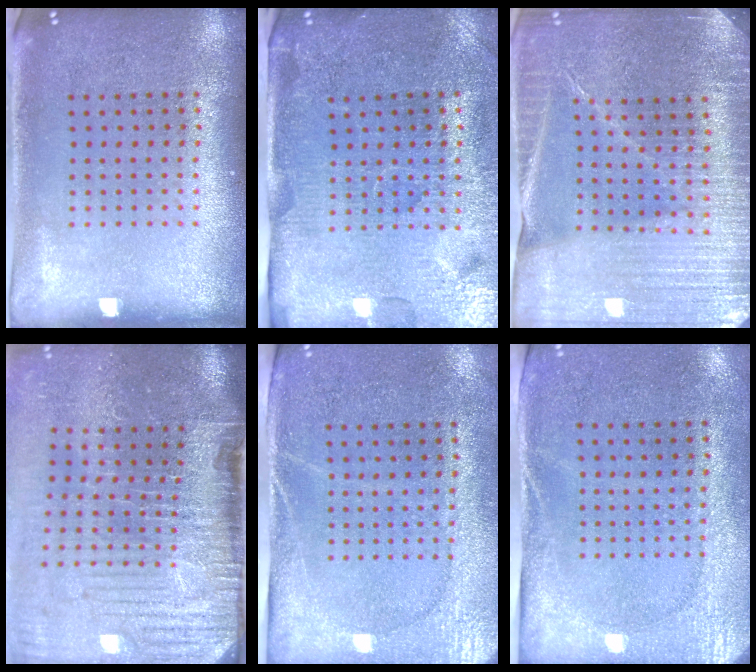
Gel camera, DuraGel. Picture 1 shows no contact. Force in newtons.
{"total": 4.3, "press": 3.9, "slide": 1.9}
{"total": 4.4, "press": 4.1, "slide": 1.7}
{"total": 5.1, "press": 4.2, "slide": 2.9}
{"total": 2.7, "press": 2.3, "slide": 1.4}
{"total": 2.7, "press": 2.1, "slide": 1.6}